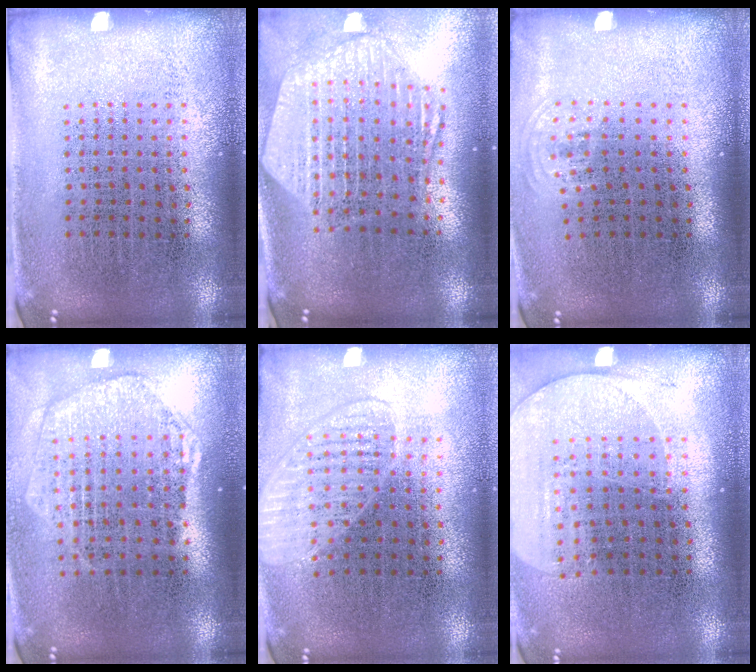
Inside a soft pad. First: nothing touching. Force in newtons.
{"total": 2.7, "press": 2.2, "slide": 1.5}
{"total": 0.8, "press": 0.5, "slide": 0.6}
{"total": 1.9, "press": 1.7, "slide": 0.8}
{"total": 1.5, "press": 1.4, "slide": 0.4}
{"total": 1.5, "press": 1.4, "slide": 0.6}